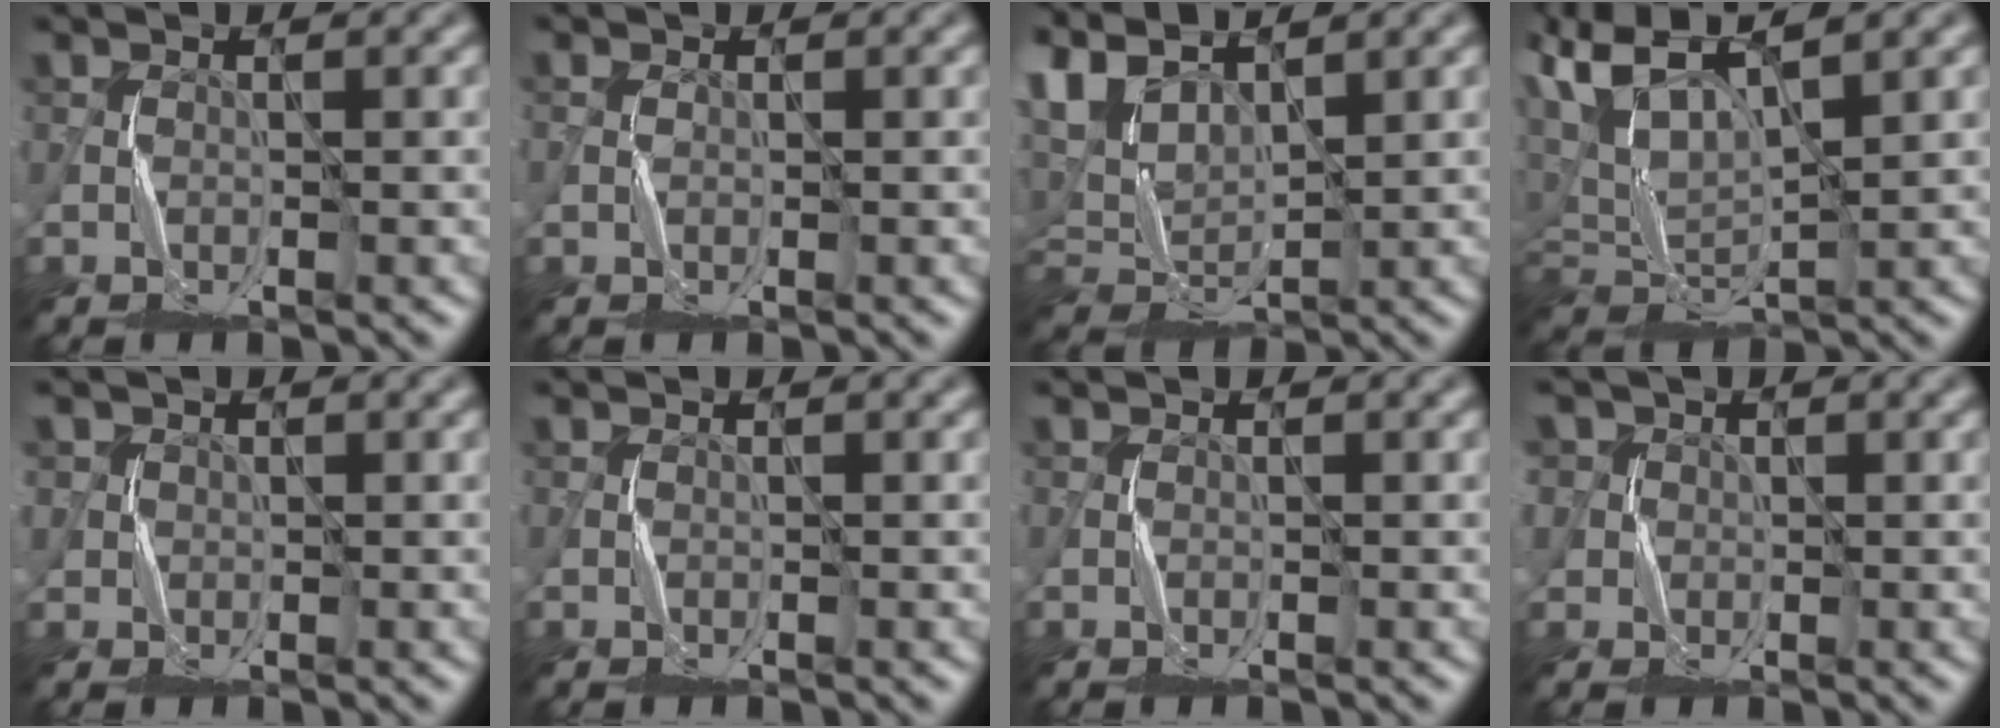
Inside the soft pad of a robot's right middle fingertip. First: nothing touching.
{"total": 0.7, "force": [0.1, 0.5, 0.5], "torque": [-0.013, 0.003, 0.000]}
{"total": 5.8, "force": [3.0, 2.8, 4.1], "torque": [-0.100, 0.005, 0.057]}
{"total": 6.9, "force": [3.3, 3.0, 5.2], "torque": [-0.118, 0.015, 0.062]}
{"total": 1.3, "force": [0.4, 1.3, 0.0], "torque": [0.007, -0.004, 0.009]}
{"total": 0.0}
{"total": 0.0}
{"total": 3.3, "force": [1.3, 2.9, 0.8], "torque": [-0.013, 0.006, 0.019]}